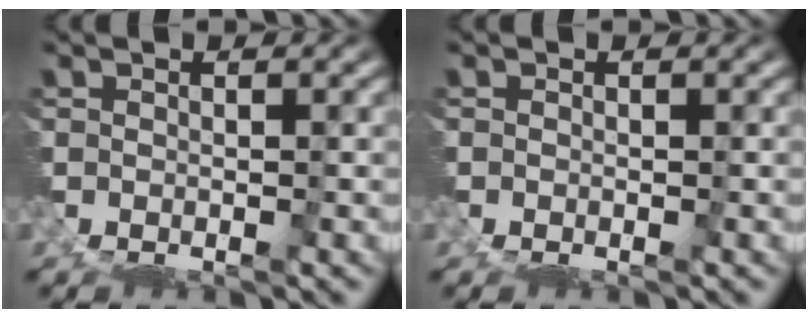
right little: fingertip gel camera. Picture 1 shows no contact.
{"total": 0.0}